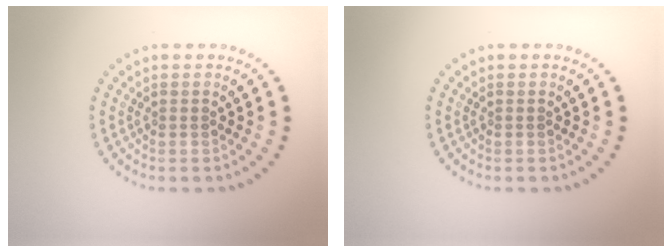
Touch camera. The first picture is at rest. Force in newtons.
{"total": 0.0}